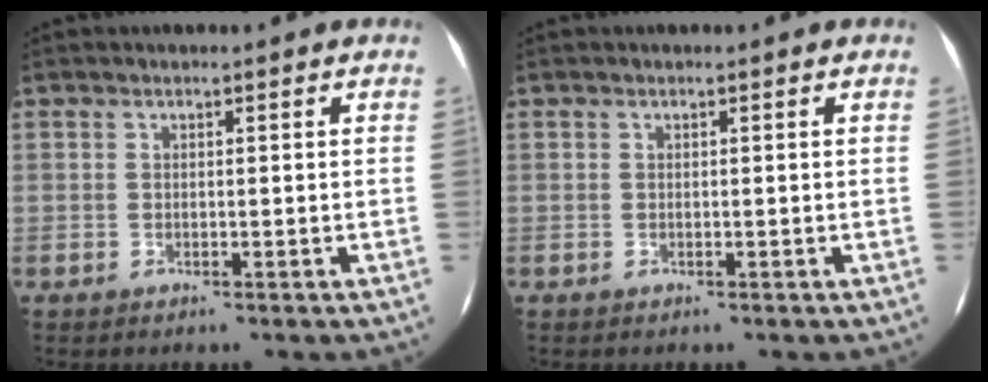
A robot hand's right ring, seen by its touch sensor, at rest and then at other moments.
{"total": 0.0}